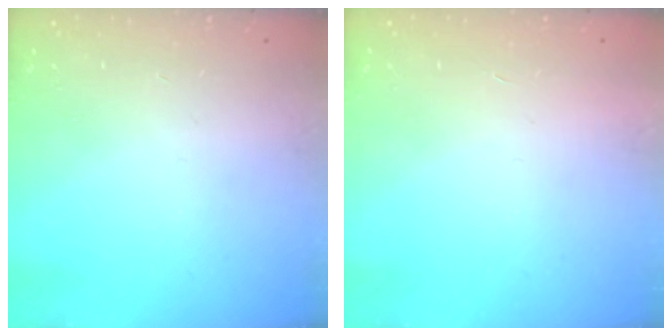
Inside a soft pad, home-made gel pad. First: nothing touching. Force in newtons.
{"total": 1.6, "press": 1.6, "slide": 0.1}